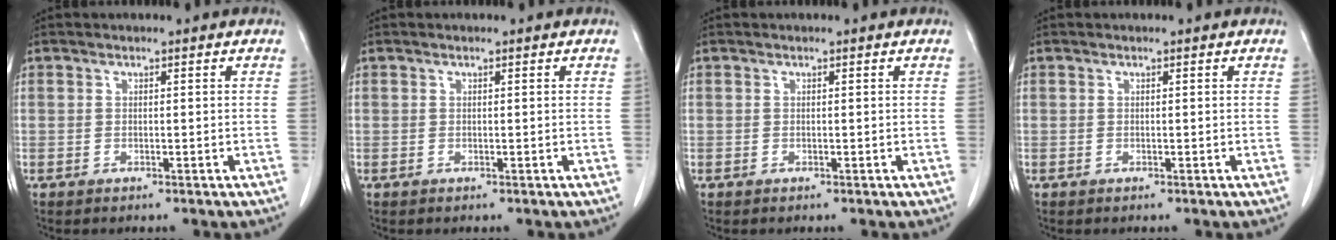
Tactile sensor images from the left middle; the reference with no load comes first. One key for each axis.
{"total": 0.0}
{"total": 0.0}
{"total": 0.0}